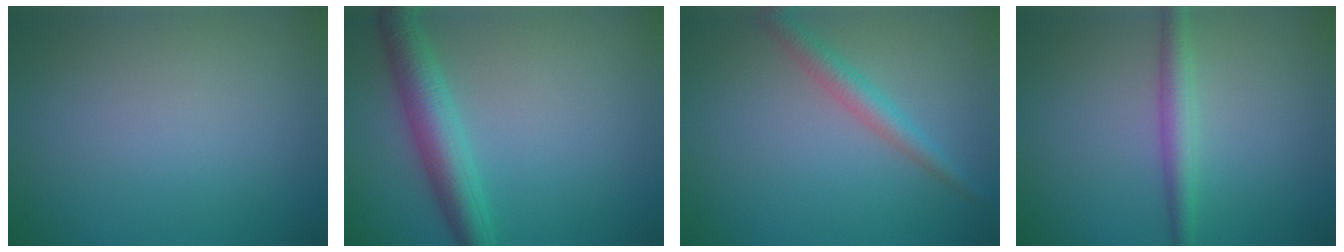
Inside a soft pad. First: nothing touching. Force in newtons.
{"total": 4.6, "press": 4.6, "slide": 0.1}
{"total": 2.5, "press": 2.5, "slide": 0.0}
{"total": 2.5, "press": 2.5, "slide": 0.0}